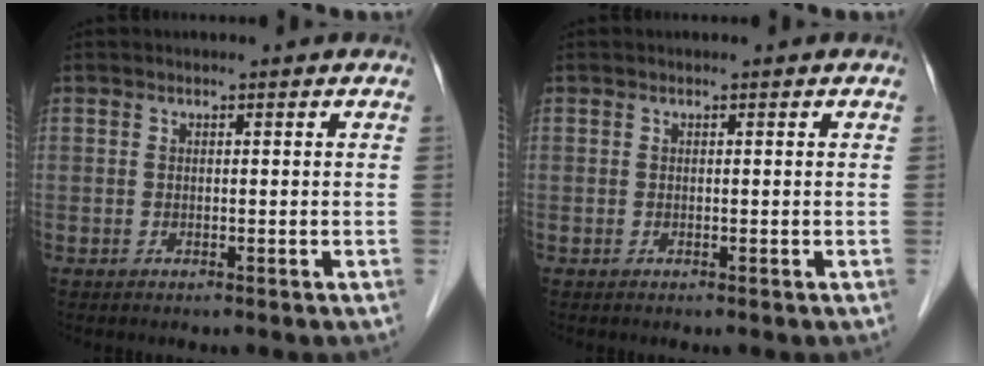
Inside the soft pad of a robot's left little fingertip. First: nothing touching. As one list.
[{"total": 0.0}]